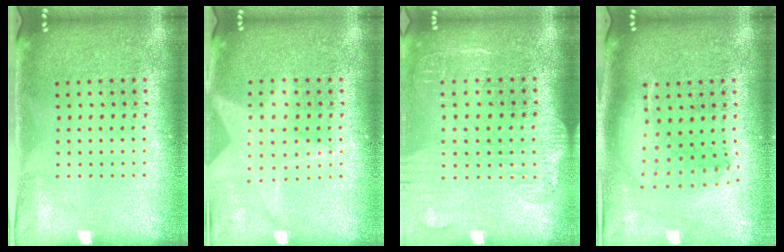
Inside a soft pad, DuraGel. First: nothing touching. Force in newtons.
{"total": 1.3, "press": 1.3, "slide": 0.3}
{"total": 1.7, "press": 1.5, "slide": 0.8}
{"total": 1.9, "press": 1.6, "slide": 1.0}